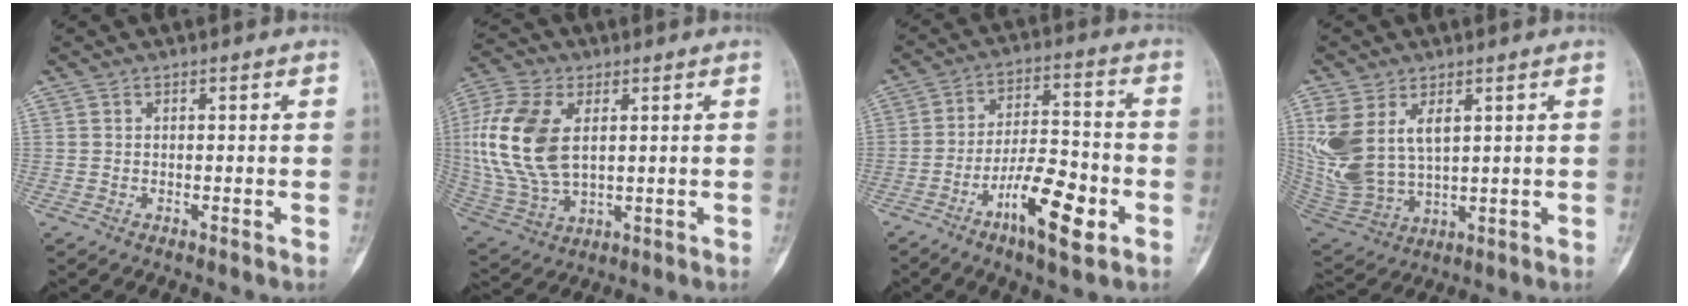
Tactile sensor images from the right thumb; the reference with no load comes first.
{"total": 17.1, "force": [2.7, 10.1, 13.5], "torque": [-0.294, -0.004, 0.057]}
{"total": 13.2, "force": [-5.8, 4.3, 11.0], "torque": [-0.182, 0.029, -0.096]}
{"total": 13.7, "force": [4.4, 8.3, 10.1], "torque": [-0.207, -0.013, 0.108]}